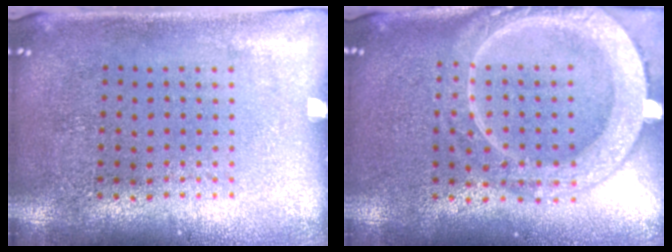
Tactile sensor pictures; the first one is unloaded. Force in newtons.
{"total": 4.1, "press": 4.1, "slide": 0.5}